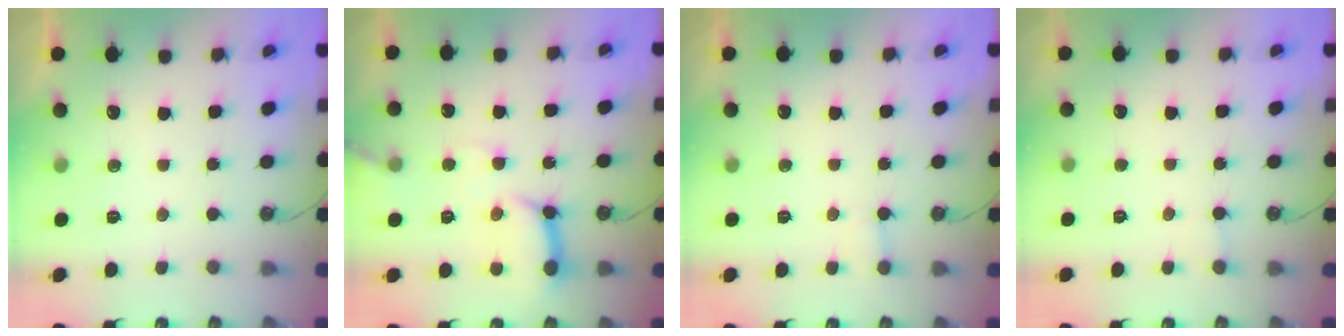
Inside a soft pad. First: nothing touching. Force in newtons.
{"total": 12.2, "press": 12.2, "slide": 1.2}
{"total": 4.3, "press": 4.3, "slide": 0.5}
{"total": 1.4, "press": 1.4, "slide": 0.1}